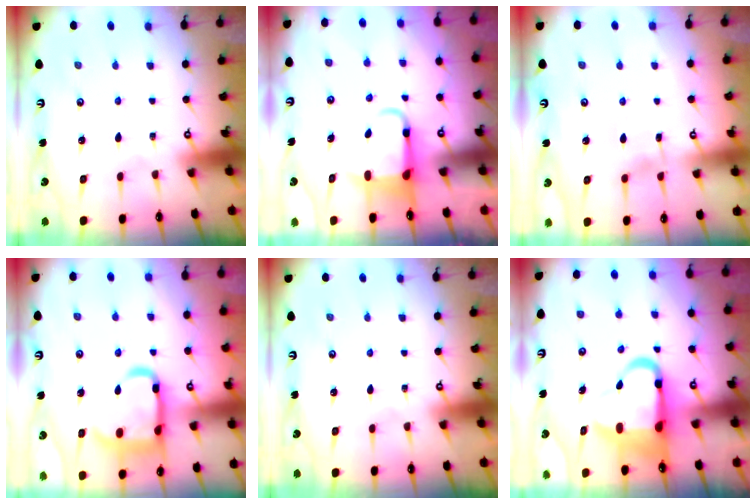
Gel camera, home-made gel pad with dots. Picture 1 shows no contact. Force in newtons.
{"total": 4.5, "press": 4.5, "slide": 0.3}
{"total": 4.9, "press": 4.8, "slide": 0.5}
{"total": 18.5, "press": 18.5, "slide": 1.7}
{"total": 0.0}
{"total": 12.5, "press": 12.0, "slide": 3.2}